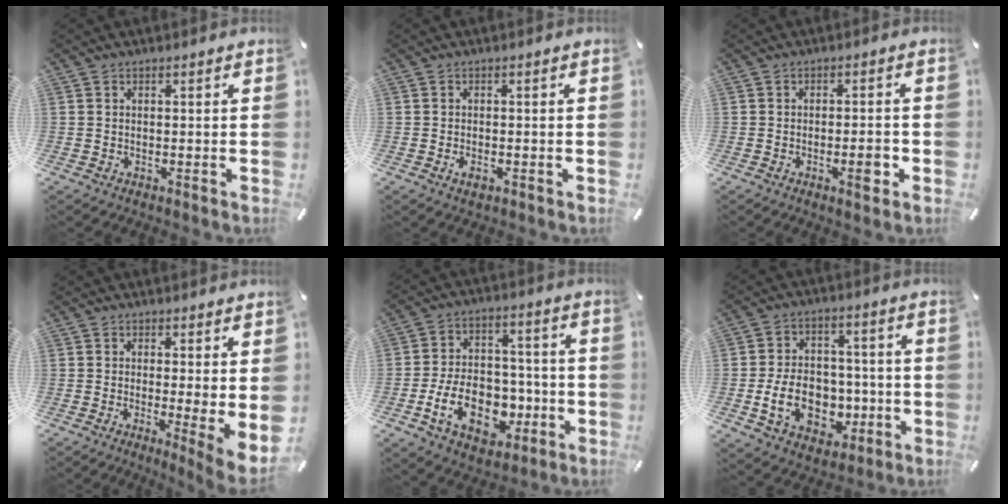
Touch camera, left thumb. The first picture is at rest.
{"total": 2.1, "force": [-0.8, 1.1, 1.6], "torque": [-0.036, 0.000, -0.016]}
{"total": 4.8, "force": [-1.5, 1.7, 4.2], "torque": [-0.056, 0.008, -0.025]}
{"total": 4.3, "force": [0.6, 0.3, 4.3], "torque": [-0.059, -0.032, 0.013]}
{"total": 16.1, "force": [-5.7, 11.0, 10.2], "torque": [-0.184, 0.029, -0.090]}
{"total": 13.7, "force": [-3.1, 10.4, 8.3], "torque": [-0.157, 0.018, -0.044]}